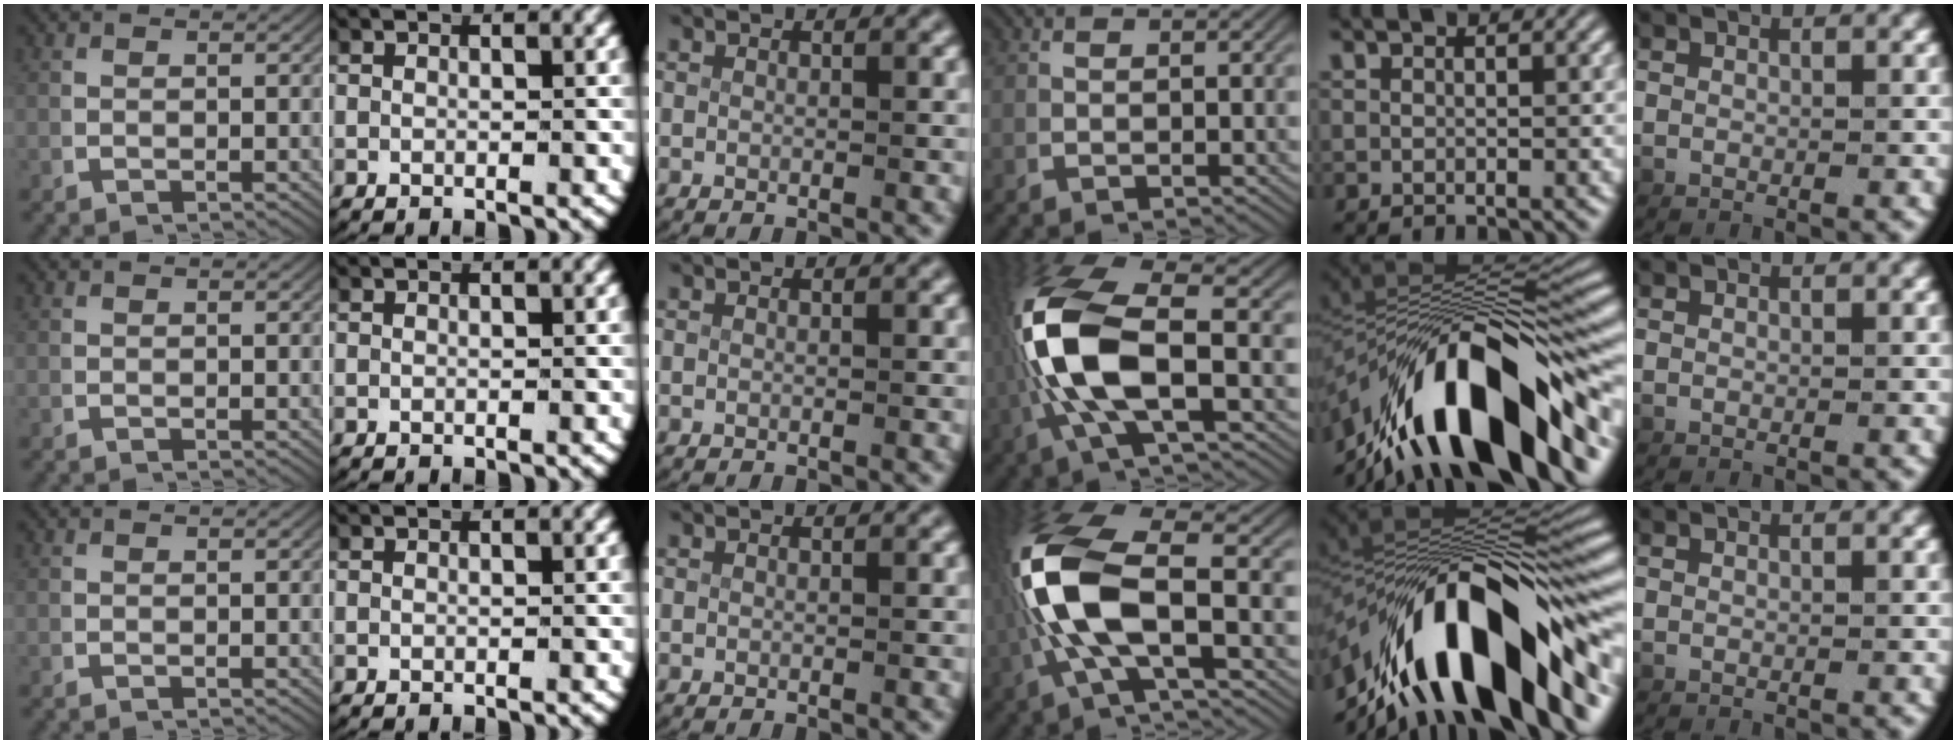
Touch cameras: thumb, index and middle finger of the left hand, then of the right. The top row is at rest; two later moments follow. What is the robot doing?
{"motion": "lift_and_place", "object": "scissors"}